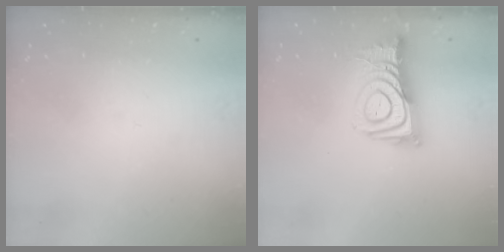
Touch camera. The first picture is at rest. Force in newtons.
{"total": 12.6, "press": 12.5, "slide": 1.0}